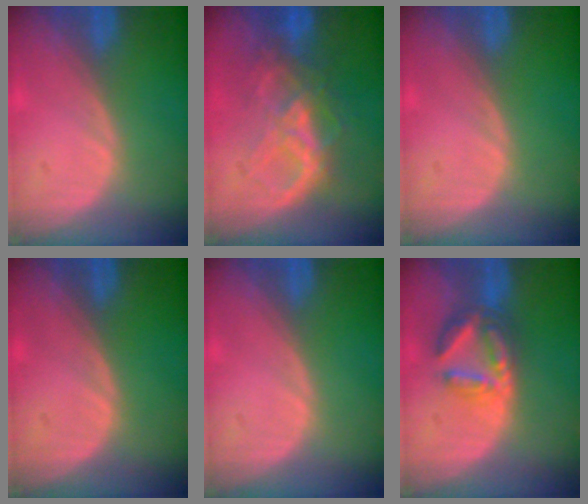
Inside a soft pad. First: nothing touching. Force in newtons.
{"total": 7.1, "press": 7.1, "slide": 1.0}
{"total": 0.0}
{"total": 0.0}
{"total": 0.0}
{"total": 6.9, "press": 6.0, "slide": 3.3}